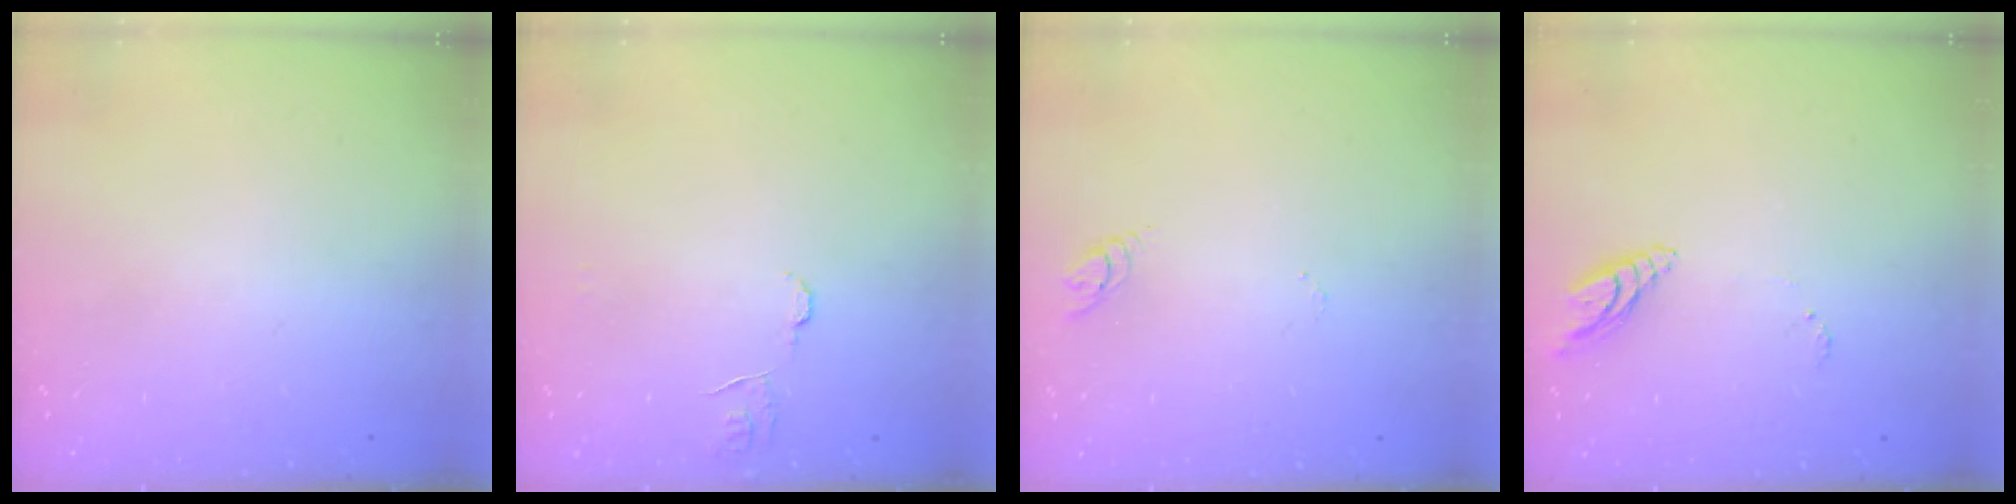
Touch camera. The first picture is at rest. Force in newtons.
{"total": 7.0, "press": 6.9, "slide": 0.5}
{"total": 2.7, "press": 2.7, "slide": 0.2}
{"total": 8.0, "press": 7.9, "slide": 1.0}